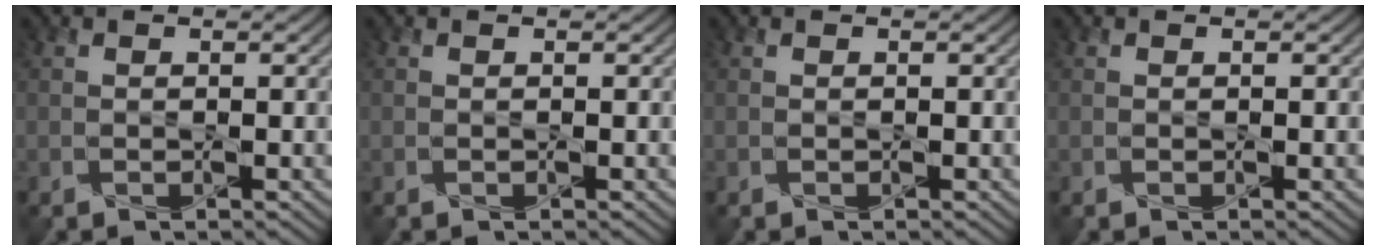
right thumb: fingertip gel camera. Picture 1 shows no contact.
{"total": 0.0}
{"total": 0.0}
{"total": 0.0}